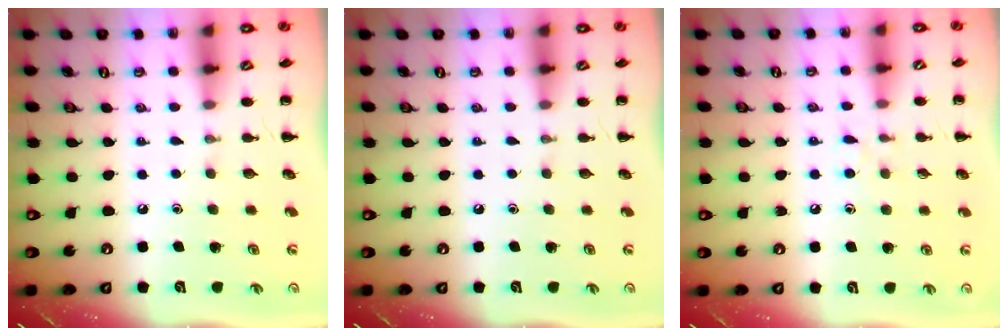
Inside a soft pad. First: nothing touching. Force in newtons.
{"total": 0.0}
{"total": 6.7, "press": 6.2, "slide": 2.5}